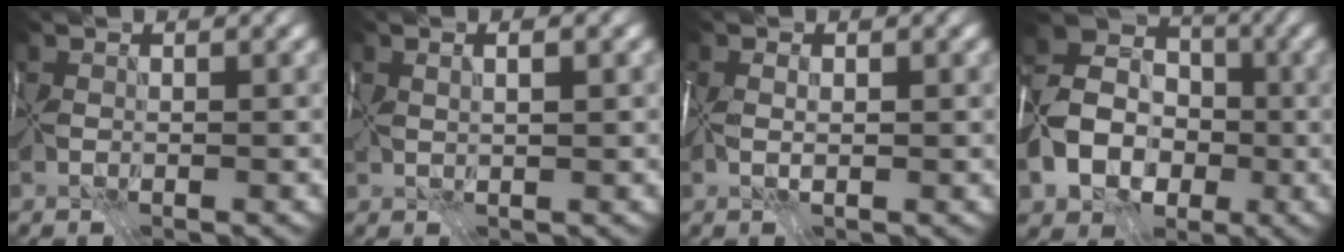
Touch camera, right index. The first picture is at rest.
{"total": 1.8, "force": [0.8, 0.6, 1.5], "torque": [-0.016, -0.003, 0.007]}
{"total": 2.4, "force": [0.1, 1.4, 2.0], "torque": [-0.042, -0.001, 0.002]}
{"total": 9.5, "force": [-2.7, 7.5, 5.1], "torque": [-0.110, -0.009, -0.060]}